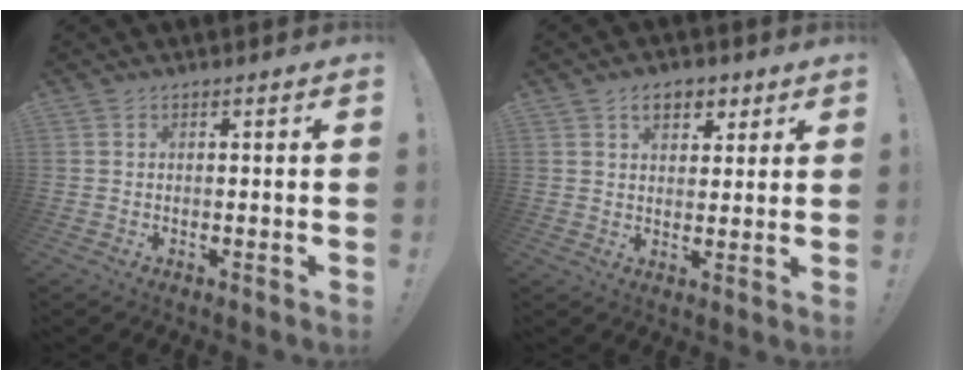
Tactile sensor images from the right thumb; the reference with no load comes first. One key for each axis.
{"total": 6.9, "fx": 3.5, "fy": 4.6, "fz": 3.9, "tx": -0.046, "ty": -0.006, "tz": 0.060}